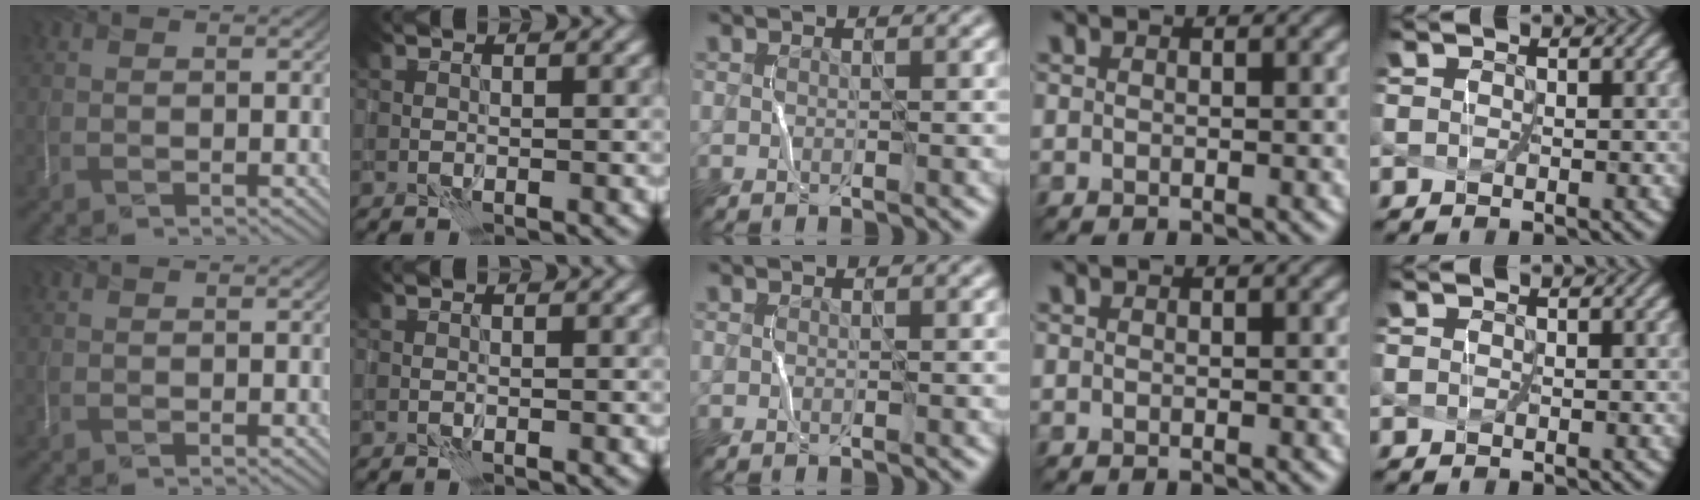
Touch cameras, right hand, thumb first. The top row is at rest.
{}